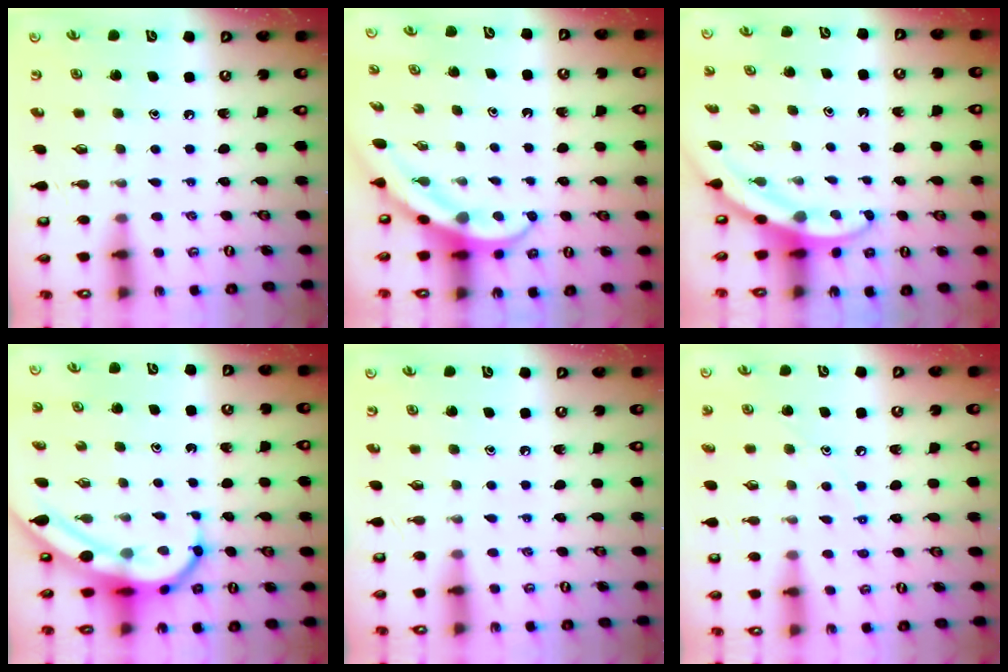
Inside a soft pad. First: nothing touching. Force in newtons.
{"total": 4.0, "press": 4.0, "slide": 0.4}
{"total": 3.4, "press": 3.4, "slide": 0.2}
{"total": 6.5, "press": 6.5, "slide": 0.7}
{"total": 0.0}
{"total": 6.7, "press": 6.6, "slide": 0.7}